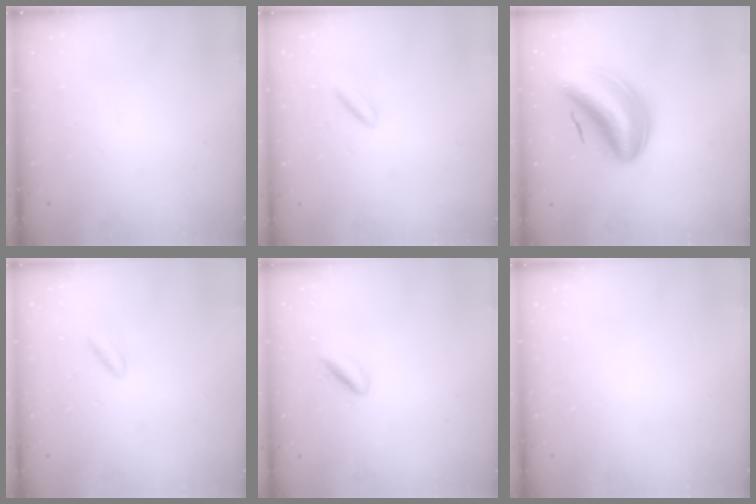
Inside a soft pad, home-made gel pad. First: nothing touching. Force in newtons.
{"total": 2.6, "press": 2.5, "slide": 0.9}
{"total": 11.2, "press": 10.5, "slide": 3.8}
{"total": 3.0, "press": 2.9, "slide": 0.6}
{"total": 2.2, "press": 2.0, "slide": 1.0}
{"total": 2.0, "press": 2.0, "slide": 0.1}